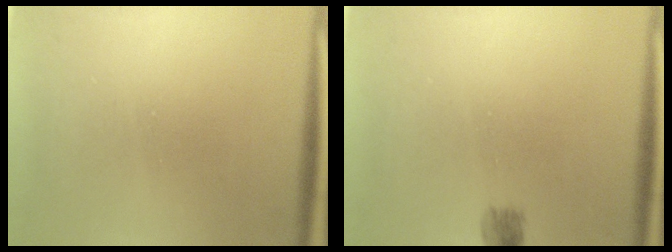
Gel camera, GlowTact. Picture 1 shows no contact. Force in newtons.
{"total": 1.8}